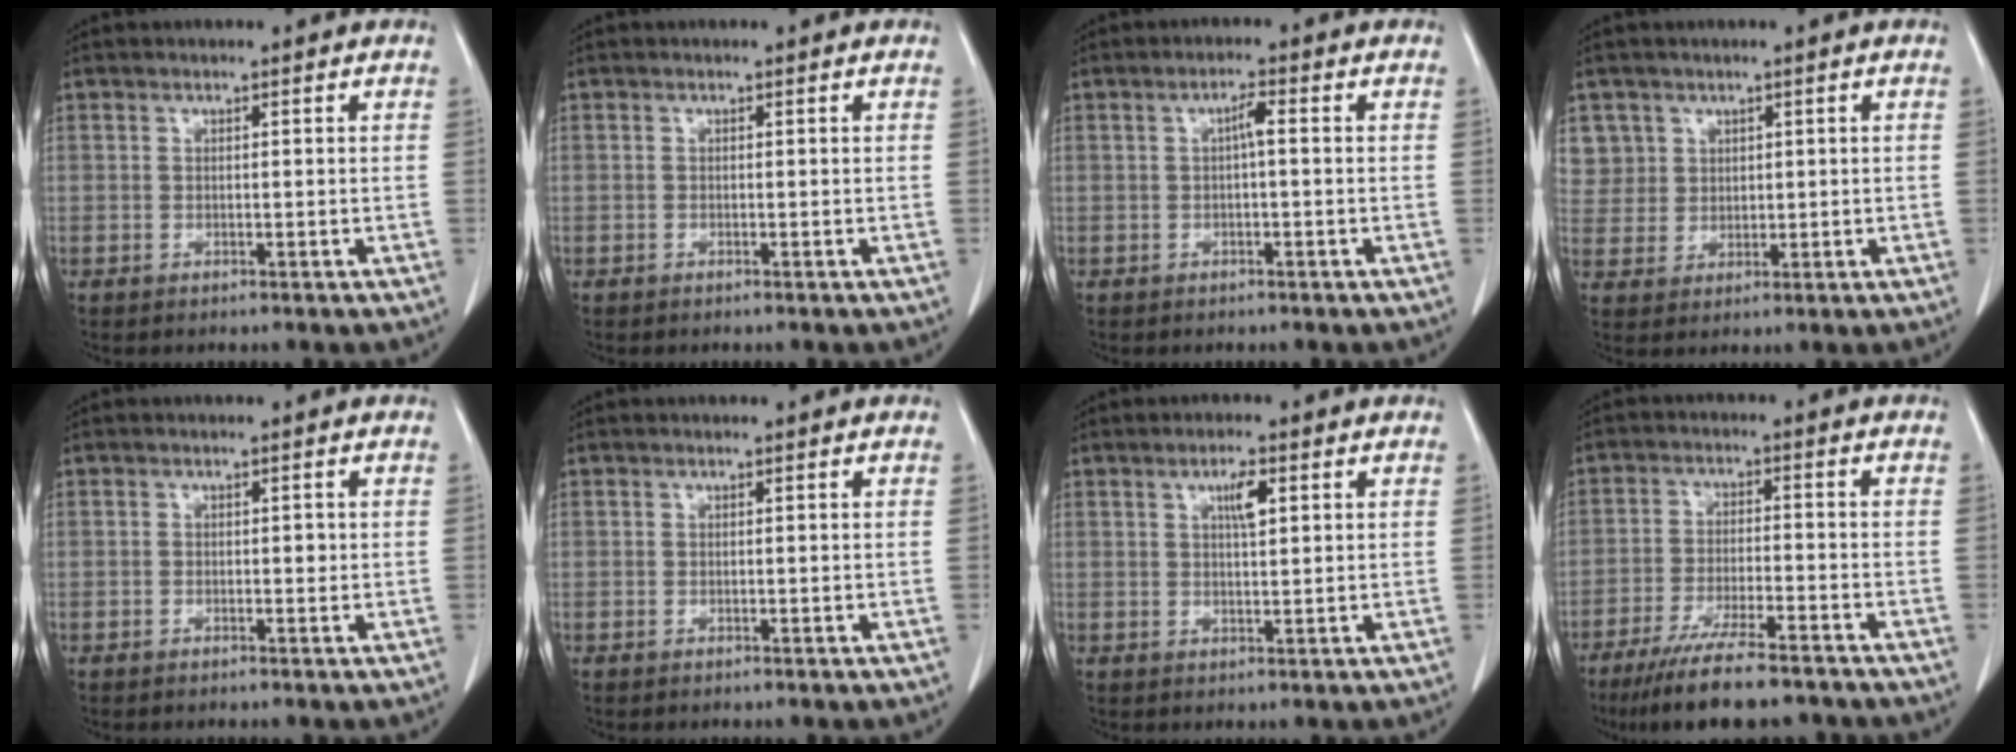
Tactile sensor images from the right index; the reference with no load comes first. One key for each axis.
{"total": 0.0}
{"total": 2.0, "fx": 0.1, "fy": 0.2, "fz": 2.0, "tx": -0.035, "ty": 0.005, "tz": 0.002}
{"total": 5.8, "fx": 2.7, "fy": 5.1, "fz": -0.1, "tx": 0.011, "ty": 0.009, "tz": 0.061}
{"total": 0.8, "fx": -0.1, "fy": 0.5, "fz": 0.6, "tx": -0.007, "ty": 0.002, "tz": -0.002}
{"total": 0.0}
{"total": 3.3, "fx": 1.3, "fy": 0.7, "fz": 3.0, "tx": -0.052, "ty": 0.001, "tz": 0.023}
{"total": 12.4, "fx": -10.1, "fy": 1.7, "fz": 7.0, "tx": -0.115, "ty": -0.029, "tz": -0.162}